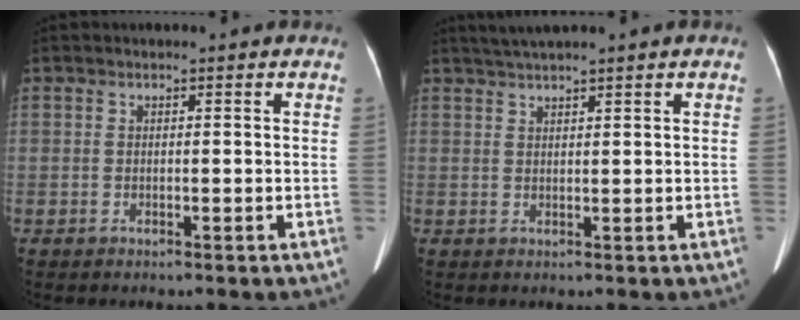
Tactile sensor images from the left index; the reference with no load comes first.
{"total": 3.3, "force": [2.5, -0.4, 2.1], "torque": [-0.046, 0.023, 0.051]}